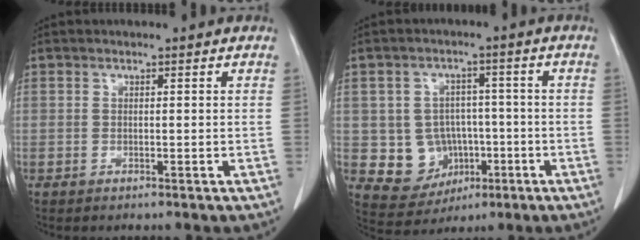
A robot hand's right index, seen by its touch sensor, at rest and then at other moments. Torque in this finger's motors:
{"motor_torque": [-0.02, 0.08, -0.35, -0.15]}